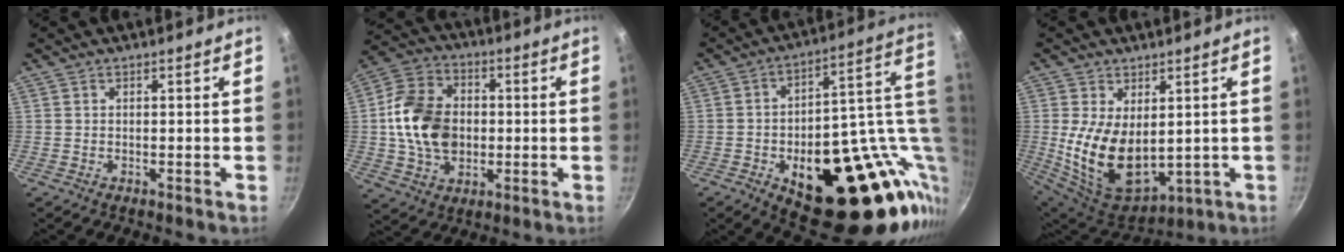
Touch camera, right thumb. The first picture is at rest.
{"total": 15.6, "force": [-0.1, 11.6, 10.5], "torque": [-0.169, 0.015, -0.007]}
{"total": 31.9, "force": [-6.0, 16.4, 26.7], "torque": [-0.298, 0.010, -0.065]}
{"total": 15.1, "force": [0.8, 9.1, 12.0], "torque": [-0.209, -0.033, 0.043]}